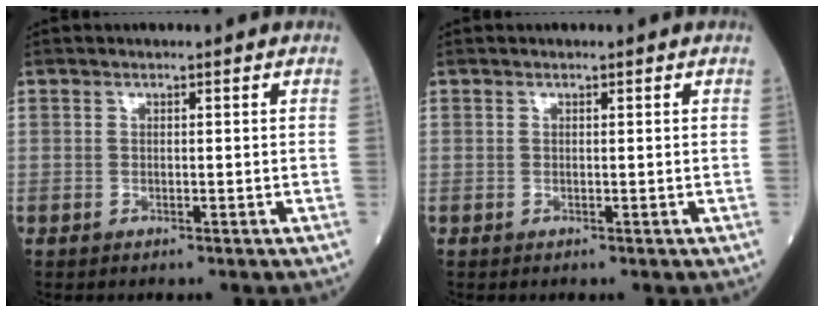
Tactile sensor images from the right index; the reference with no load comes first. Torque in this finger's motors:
{"motor_torque": [-0.02, -0.03, -0.03, -0.01]}